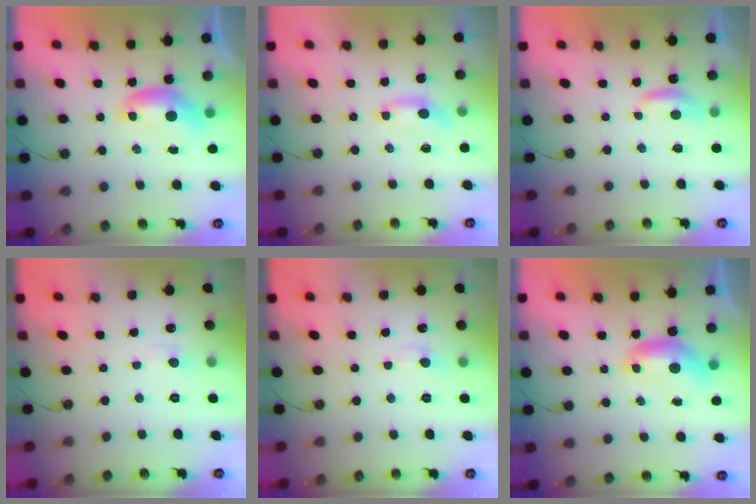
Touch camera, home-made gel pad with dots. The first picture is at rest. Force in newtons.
{"total": 0.0}
{"total": 1.9, "press": 1.9, "slide": 0.5}
{"total": 0.0}
{"total": 2.7, "press": 2.6, "slide": 0.8}
{"total": 0.0}